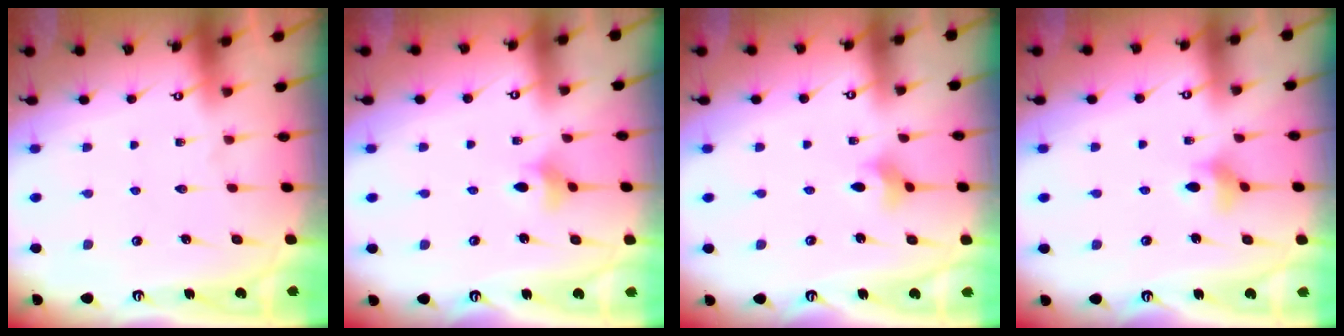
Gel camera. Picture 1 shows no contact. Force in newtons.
{"total": 4.8, "press": 4.7, "slide": 0.8}
{"total": 2.9, "press": 2.8, "slide": 0.8}
{"total": 5.8, "press": 5.8, "slide": 0.6}